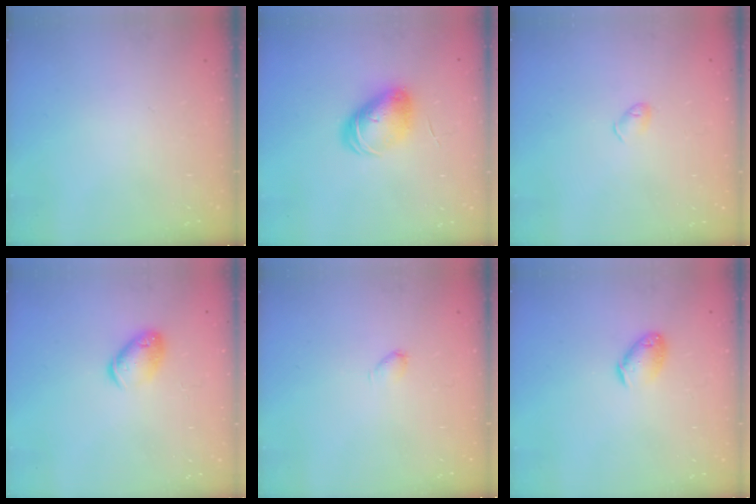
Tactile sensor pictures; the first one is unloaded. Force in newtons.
{"total": 9.5, "press": 9.5, "slide": 0.2}
{"total": 3.5, "press": 3.4, "slide": 0.6}
{"total": 8.4, "press": 8.3, "slide": 1.5}
{"total": 2.3, "press": 2.3, "slide": 0.4}
{"total": 8.3, "press": 8.2, "slide": 1.2}